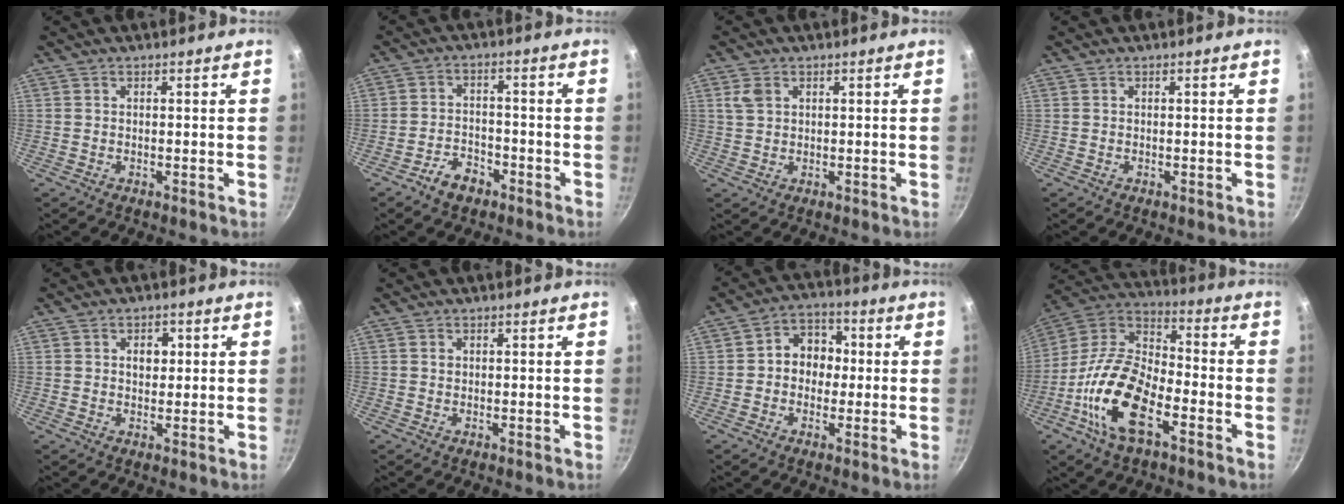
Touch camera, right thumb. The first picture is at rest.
{"total": 5.3, "force": [-3.6, 3.2, 2.3], "torque": [-0.029, 0.033, -0.064]}
{"total": 3.0, "force": [1.1, 2.3, 1.6], "torque": [-0.023, 0.000, 0.024]}
{"total": 0.0}
{"total": 3.4, "force": [0.7, 2.6, 2.2], "torque": [-0.011, 0.001, 0.008]}
{"total": 0.7, "force": [0.2, 0.6, 0.3], "torque": [-0.003, 0.003, 0.004]}
{"total": 8.3, "force": [0.2, 6.9, 4.6], "torque": [-0.020, 0.020, -0.011]}
{"total": 18.6, "force": [-7.8, 9.1, 14.2], "torque": [-0.256, 0.046, -0.168]}